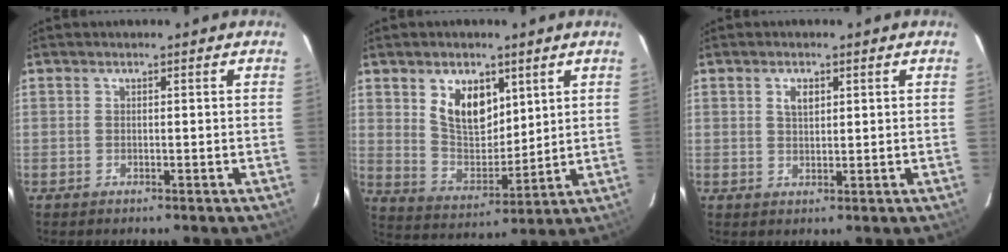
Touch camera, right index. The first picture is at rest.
{"total": 10.9, "force": [5.0, 6.6, 6.9], "torque": [-0.122, 0.005, 0.107]}
{"total": 2.6, "force": [1.1, 1.5, 1.9], "torque": [-0.031, 0.004, 0.019]}